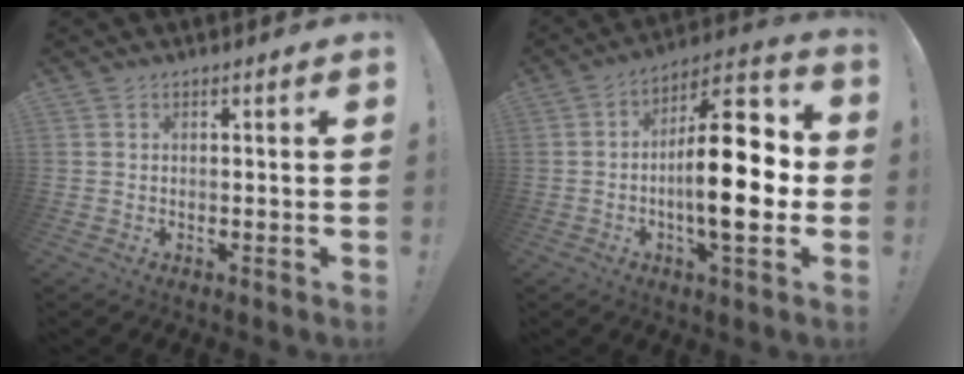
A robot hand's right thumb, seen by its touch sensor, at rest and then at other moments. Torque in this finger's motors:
{"motor_torque": [1.82, 2.80, 1.98, -0.29, 0.21]}